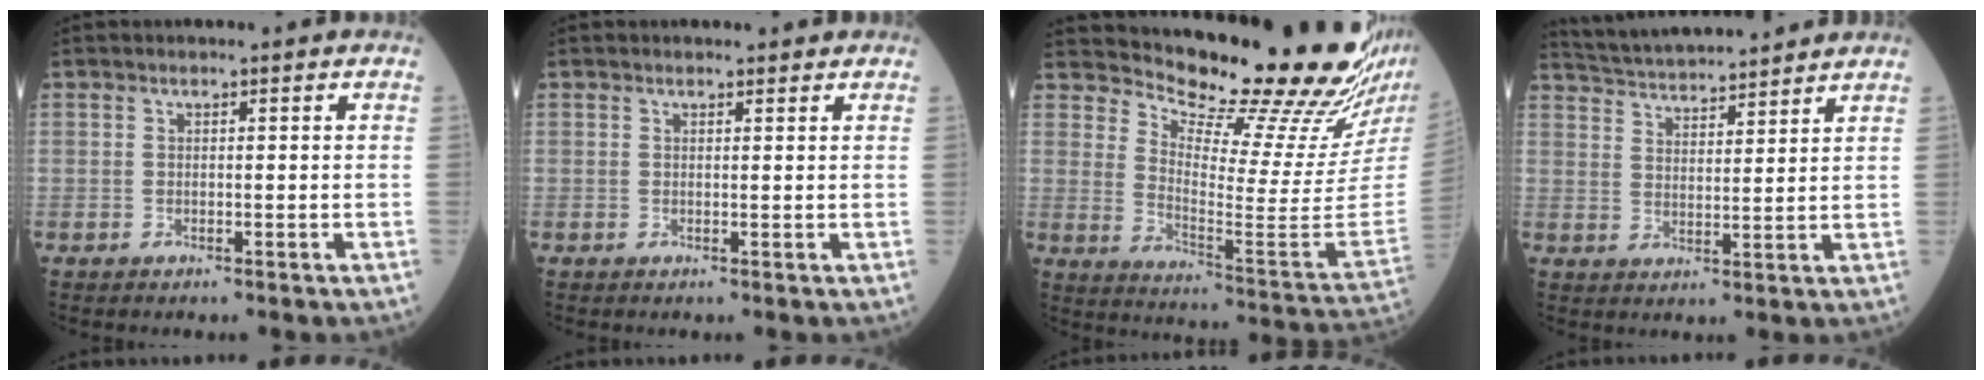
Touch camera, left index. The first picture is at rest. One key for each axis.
{"total": 1.5, "fx": 1.4, "fy": 0.6, "fz": 0.4, "tx": -0.008, "ty": 0.001, "tz": 0.012}
{"total": 23.3, "fx": 20.8, "fy": 0.8, "fz": 10.6, "tx": -0.177, "ty": -0.121, "tz": 0.276}
{"total": 13.2, "fx": 12.4, "fy": 1.3, "fz": 4.3, "tx": -0.085, "ty": 0.020, "tz": 0.196}